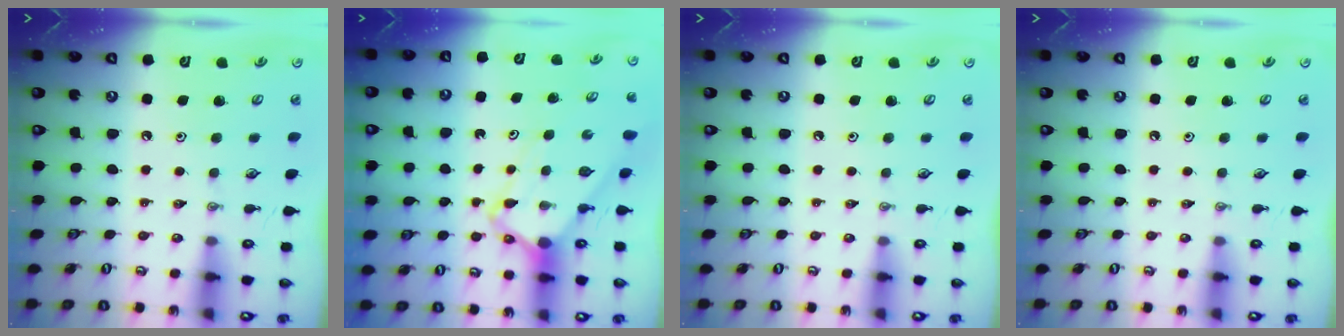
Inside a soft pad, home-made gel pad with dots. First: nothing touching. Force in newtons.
{"total": 4.9, "press": 4.8, "slide": 0.6}
{"total": 0.0}
{"total": 0.0}